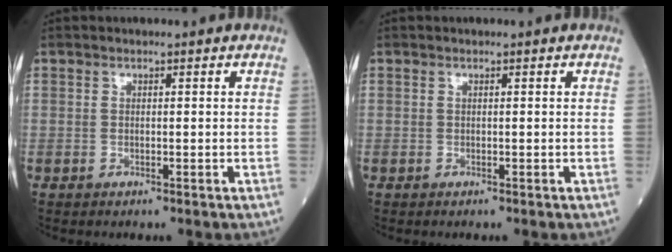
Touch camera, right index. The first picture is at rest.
{"total": 0.0}